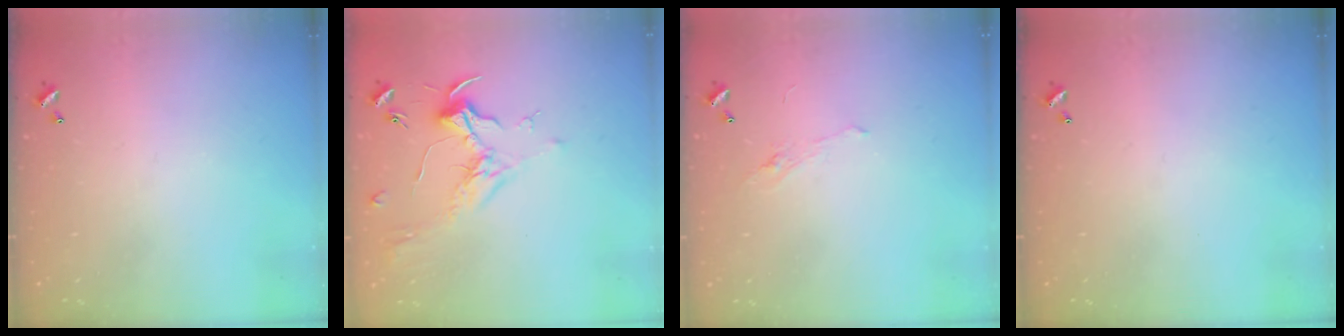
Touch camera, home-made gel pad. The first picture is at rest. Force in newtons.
{"total": 1.8, "press": 1.7, "slide": 0.8}
{"total": 2.2, "press": 2.1, "slide": 0.8}
{"total": 0.0}